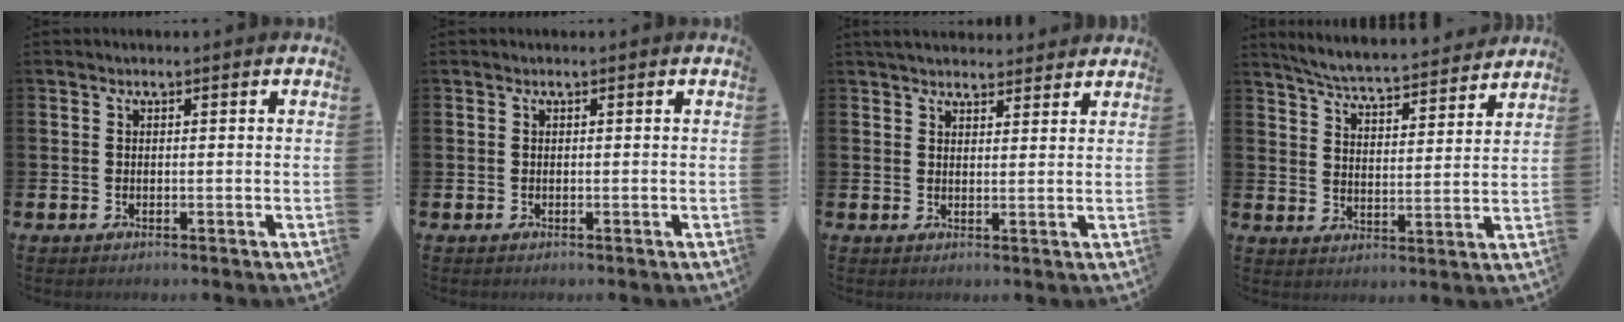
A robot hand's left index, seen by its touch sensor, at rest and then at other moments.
{"total": 0.0}
{"total": 3.8, "force": [3.7, 0.9, 0.5], "torque": [-0.014, -0.013, 0.068]}
{"total": 6.2, "force": [6.1, 0.3, 1.5], "torque": [-0.056, -0.043, 0.105]}